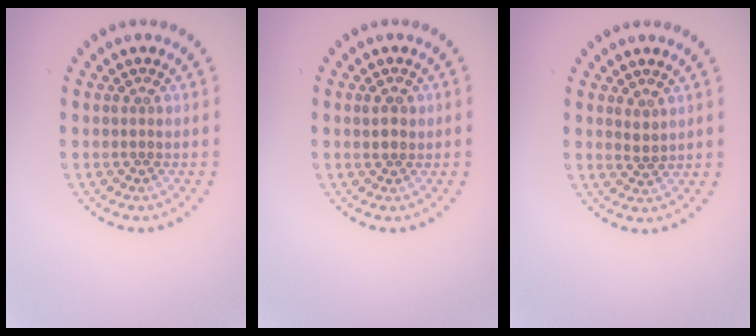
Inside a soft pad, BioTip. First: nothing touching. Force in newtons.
{"total": 1.4, "press": 1.3, "slide": 0.4}
{"total": 1.2, "press": 0.9, "slide": 0.7}